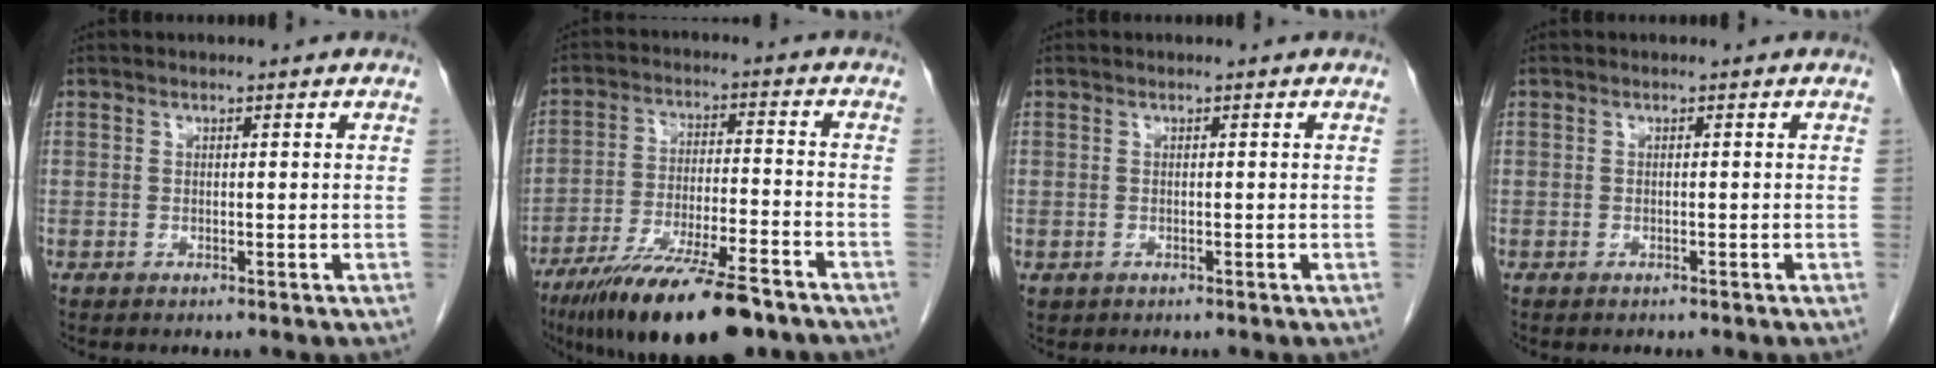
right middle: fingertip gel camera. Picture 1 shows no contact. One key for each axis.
{"total": 17.5, "fx": -13.0, "fy": 3.1, "fz": 11.4, "tx": -0.180, "ty": -0.027, "tz": -0.217}
{"total": 0.6, "fx": -0.2, "fy": 0.6, "fz": 0.2, "tx": -0.009, "ty": 0.001, "tz": 0.003}
{"total": 0.5, "fx": -0.5, "fy": 0.3, "fz": 0.0, "tx": -0.011, "ty": 0.000, "tz": -0.007}